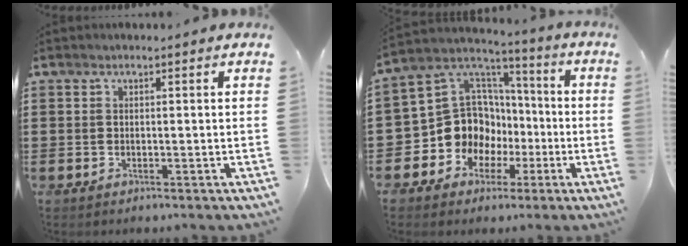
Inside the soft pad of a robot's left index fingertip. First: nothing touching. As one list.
[{"total": 13.0, "force": [-3.1, 11.7, 4.7], "torque": [-0.134, -0.004, -0.050]}]